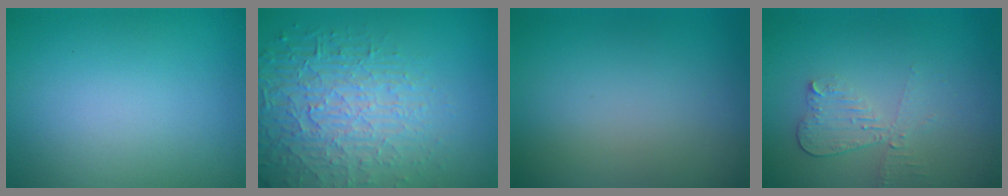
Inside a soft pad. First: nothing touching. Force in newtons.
{"total": 6.6, "press": 5.1, "slide": 4.3}
{"total": 0.0}
{"total": 2.3, "press": 2.1, "slide": 0.8}